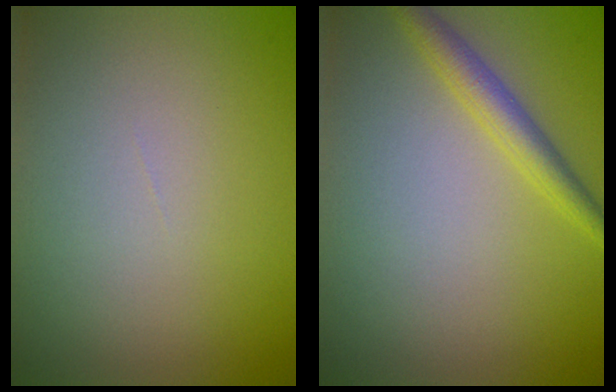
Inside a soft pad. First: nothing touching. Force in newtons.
{"total": 2.6, "press": 2.6, "slide": 0.0}